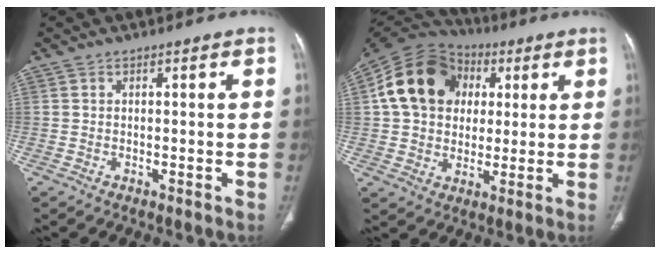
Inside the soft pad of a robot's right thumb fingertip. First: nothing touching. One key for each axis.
{"total": 17.1, "fx": 3.7, "fy": 13.6, "fz": 9.7, "tx": -0.162, "ty": 0.016, "tz": 0.059}